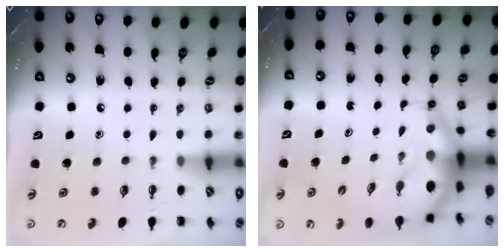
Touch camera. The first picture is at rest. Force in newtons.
{"total": 8.4, "press": 8.0, "slide": 2.7}